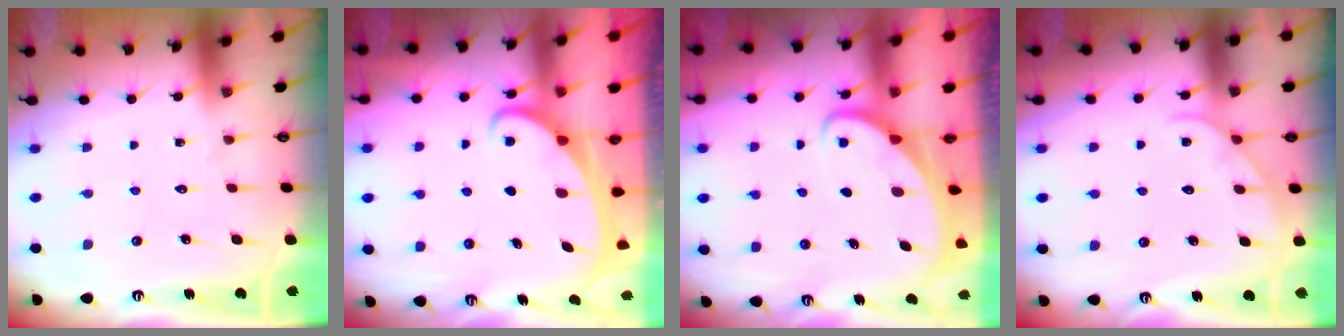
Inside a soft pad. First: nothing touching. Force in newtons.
{"total": 2.2, "press": 2.2, "slide": 0.3}
{"total": 2.7, "press": 2.7, "slide": 0.4}
{"total": 3.1, "press": 3.1, "slide": 0.3}